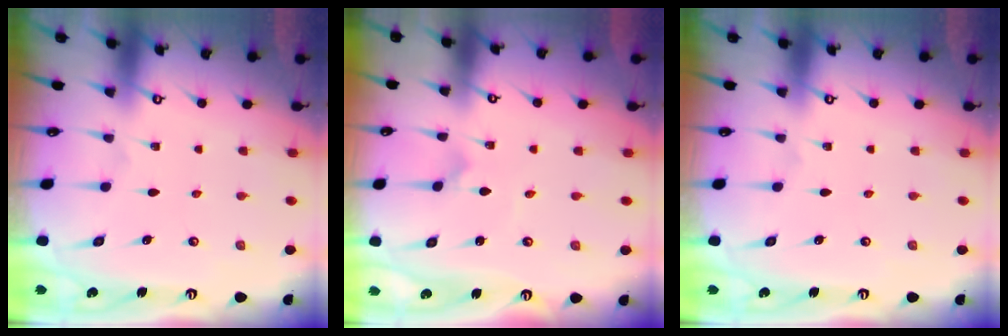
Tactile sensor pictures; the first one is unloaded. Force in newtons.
{"total": 0.7, "press": 0.7, "slide": 0.1}
{"total": 0.0}